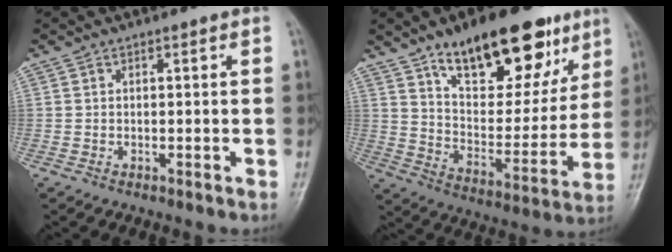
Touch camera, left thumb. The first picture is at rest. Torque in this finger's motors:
{"motor_torque": [0.17, 0.65, 1.30, -1.47, 0.13]}